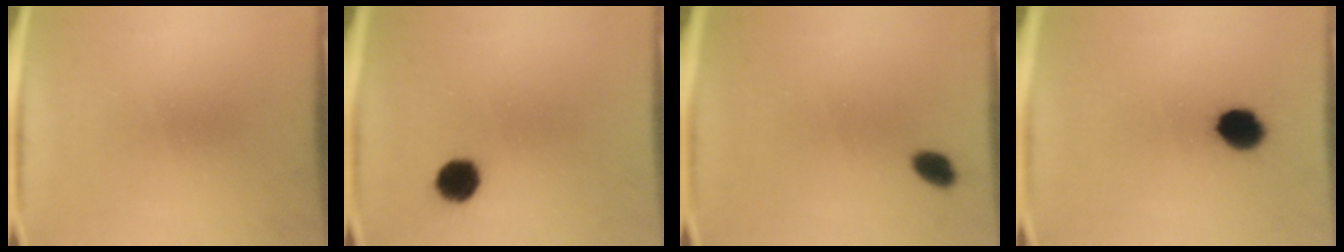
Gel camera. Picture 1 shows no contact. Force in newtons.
{"total": 5.4}
{"total": 2.9}
{"total": 7.0}